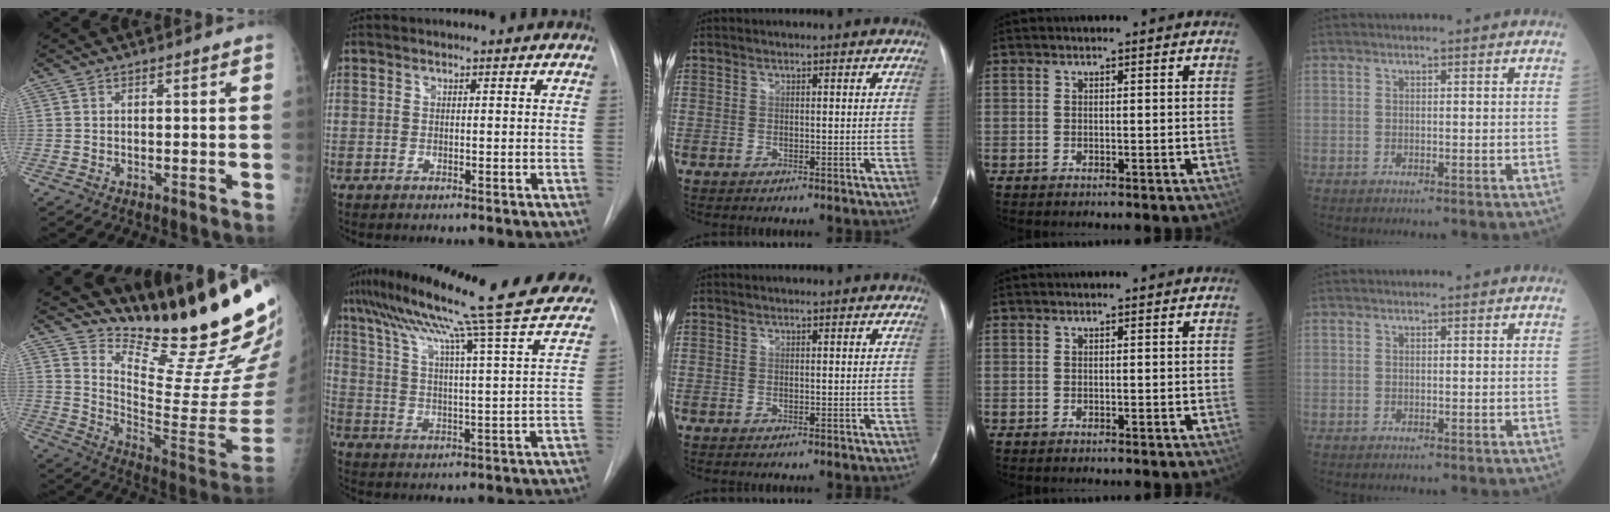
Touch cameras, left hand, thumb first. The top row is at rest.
{"thumb": {"total": 25.3, "force": [21.9, 4.5, 11.8], "torque": [-0.140, -0.189, 0.312]}, "index": {"total": 29.9, "force": [23.0, 1.0, 19.1], "torque": [-0.287, -0.012, 0.308]}}